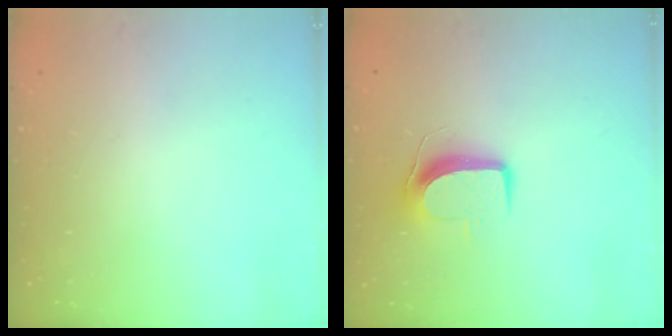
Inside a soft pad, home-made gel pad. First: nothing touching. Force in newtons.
{"total": 8.8, "press": 8.7, "slide": 0.6}